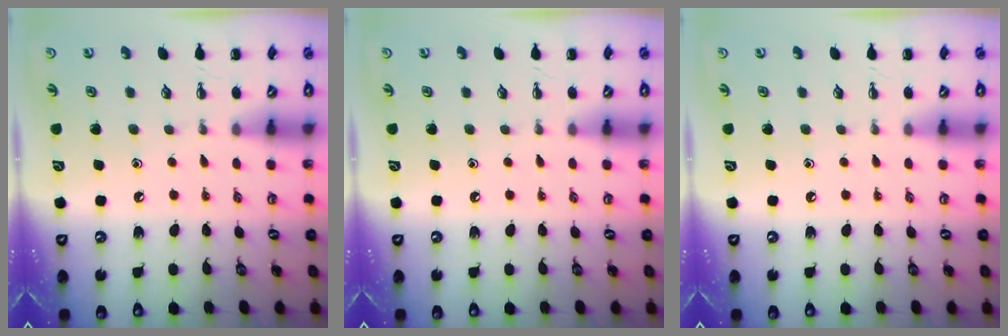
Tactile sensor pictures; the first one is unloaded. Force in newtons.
{"total": 0.0}
{"total": 0.0}